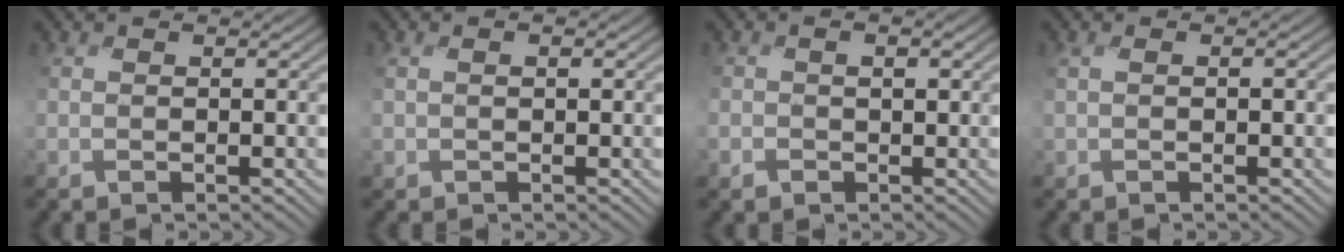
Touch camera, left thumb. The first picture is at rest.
{"total": 1.4, "force": [0.0, 0.9, 1.0], "torque": [-0.022, -0.001, 0.002]}
{"total": 2.0, "force": [-0.3, 1.6, 1.1], "torque": [-0.023, -0.004, -0.005]}
{"total": 1.3, "force": [-0.1, 0.6, 1.2], "torque": [-0.026, 0.000, 0.001]}